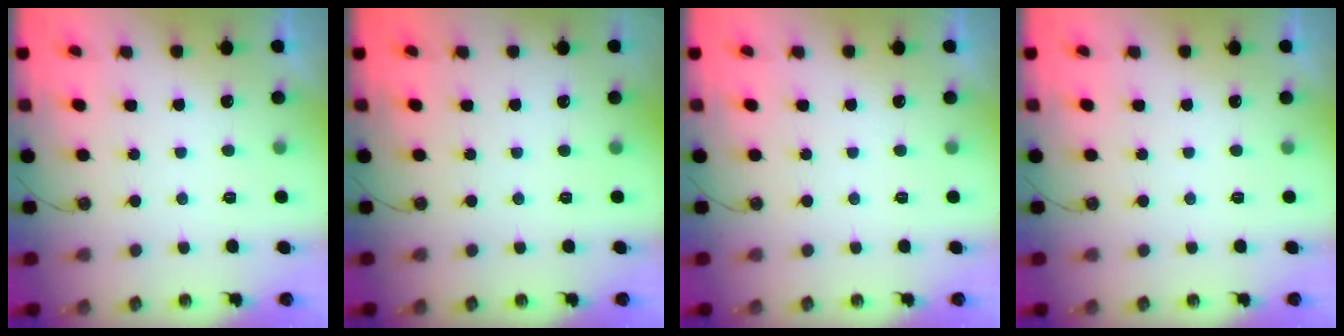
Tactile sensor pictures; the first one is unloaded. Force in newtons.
{"total": 0.0}
{"total": 0.0}
{"total": 0.0}